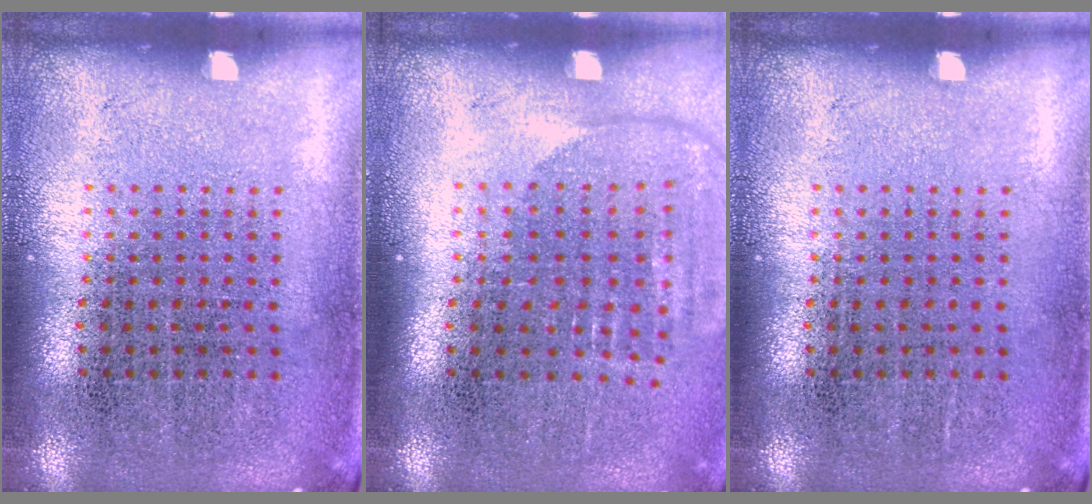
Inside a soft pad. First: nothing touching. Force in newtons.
{"total": 1.5, "press": 1.3, "slide": 0.6}
{"total": 0.0}